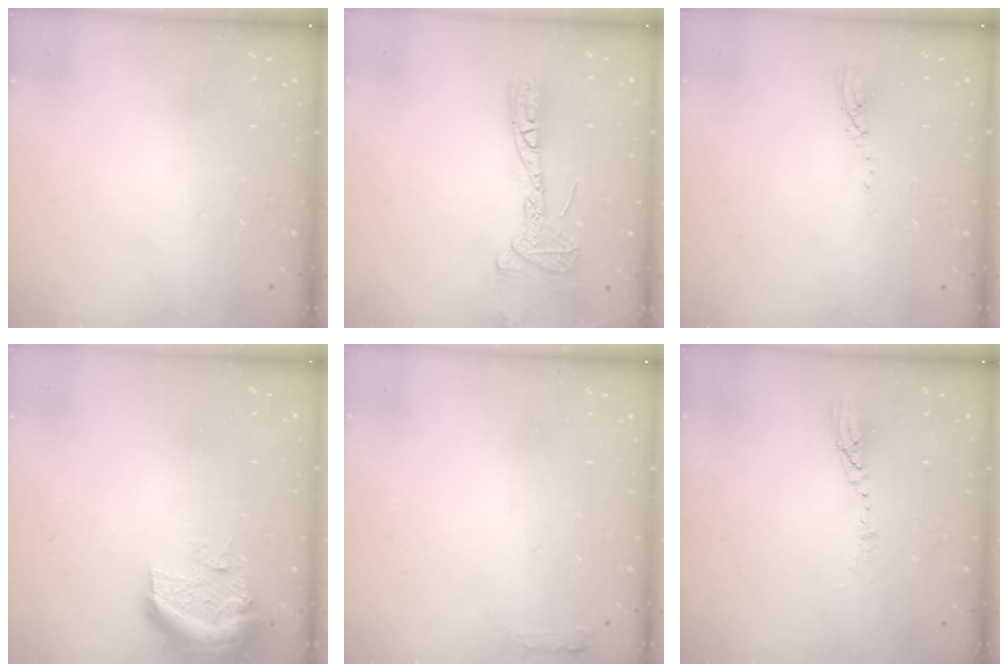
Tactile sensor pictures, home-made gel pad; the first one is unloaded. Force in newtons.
{"total": 12.5, "press": 12.3, "slide": 2.3}
{"total": 3.2, "press": 3.2, "slide": 0.2}
{"total": 11.7, "press": 11.7, "slide": 1.3}
{"total": 2.7, "press": 2.6, "slide": 0.5}
{"total": 4.3, "press": 4.3, "slide": 0.4}